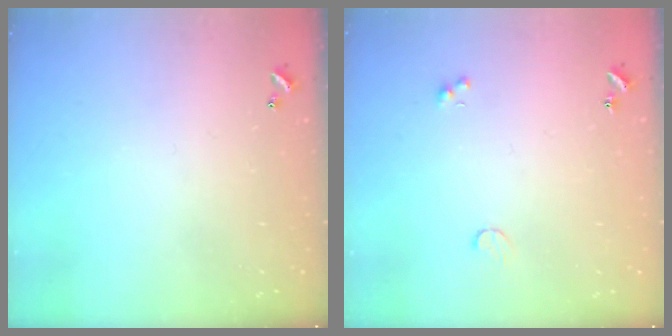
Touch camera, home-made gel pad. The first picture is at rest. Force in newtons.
{"total": 1.1, "press": 1.0, "slide": 0.6}